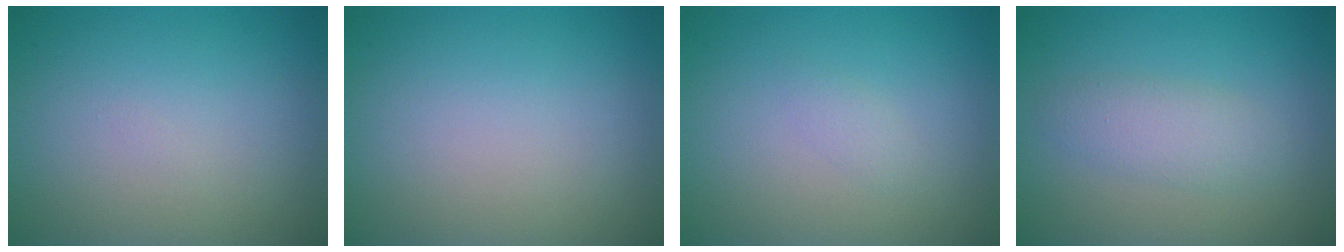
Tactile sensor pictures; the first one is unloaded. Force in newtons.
{"total": 0.0}
{"total": 0.7, "press": 0.7, "slide": 0.0}
{"total": 2.4, "press": 2.4, "slide": 0.1}